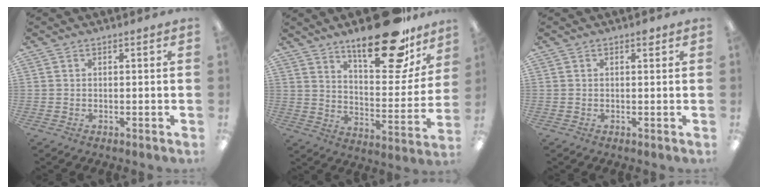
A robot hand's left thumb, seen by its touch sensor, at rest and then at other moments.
{"total": 22.2, "force": [16.2, 7.9, 12.9], "torque": [-0.179, -0.104, 0.266]}
{"total": 1.3, "force": [0.8, 0.5, 0.9], "torque": [-0.002, -0.003, 0.010]}